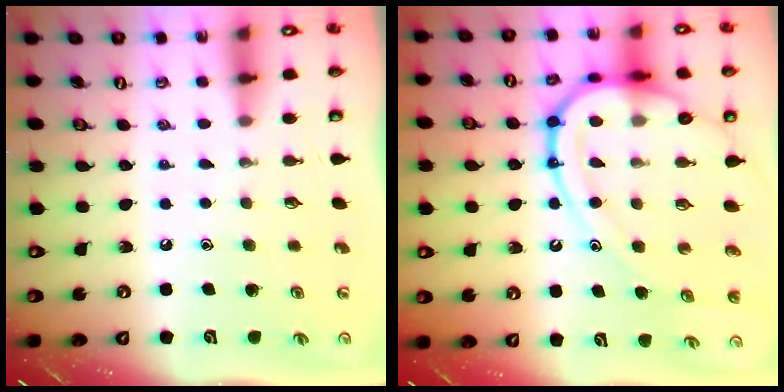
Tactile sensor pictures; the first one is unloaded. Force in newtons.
{"total": 17.5, "press": 17.4, "slide": 1.4}